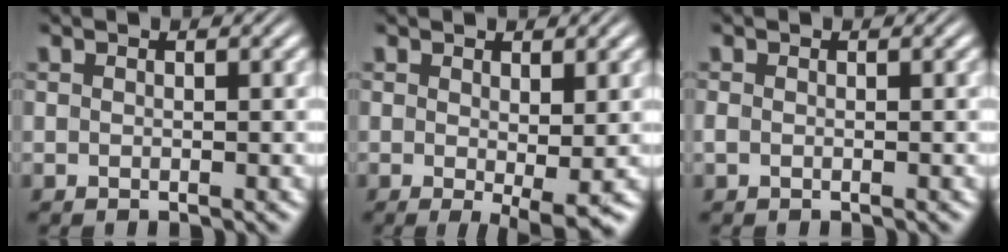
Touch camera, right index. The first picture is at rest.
{"total": 2.9, "force": [-0.8, 0.4, 2.7], "torque": [-0.036, -0.022, -0.003]}
{"total": 0.9, "force": [-0.4, 0.6, 0.3], "torque": [-0.017, -0.007, -0.004]}